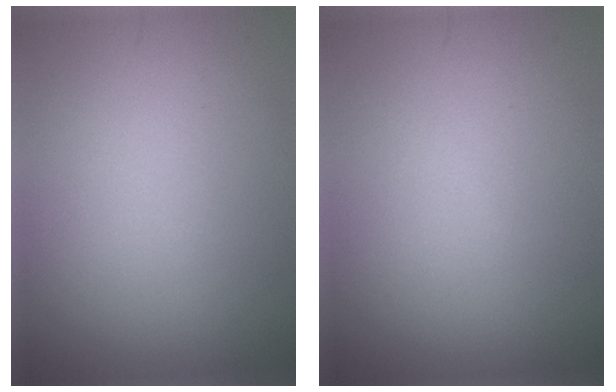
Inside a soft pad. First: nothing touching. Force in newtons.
{"total": 0.0}